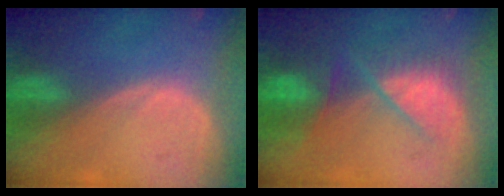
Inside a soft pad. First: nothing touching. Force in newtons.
{"total": 8.3, "press": 7.4, "slide": 3.8}